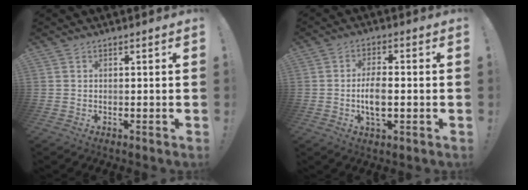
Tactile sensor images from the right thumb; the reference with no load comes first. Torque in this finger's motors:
{"motor_torque": [0.00, 0.47, 0.31, 0.29, 0.05]}